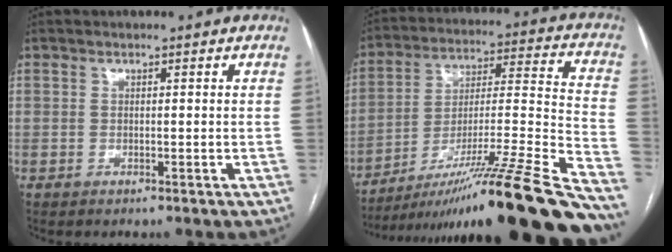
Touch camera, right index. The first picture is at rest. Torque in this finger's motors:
{"motor_torque": [2.14, 0.00, 0.95, 0.21]}